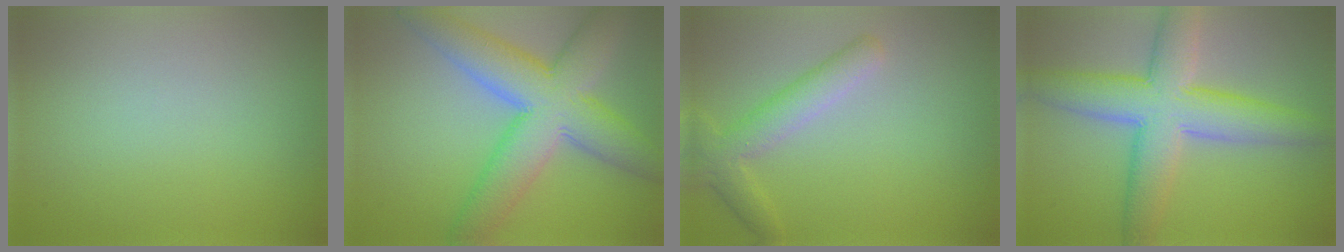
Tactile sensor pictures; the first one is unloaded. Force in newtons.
{"total": 9.7, "press": 9.7, "slide": 0.4}
{"total": 3.4, "press": 3.4, "slide": 0.1}
{"total": 8.1, "press": 8.1, "slide": 0.4}